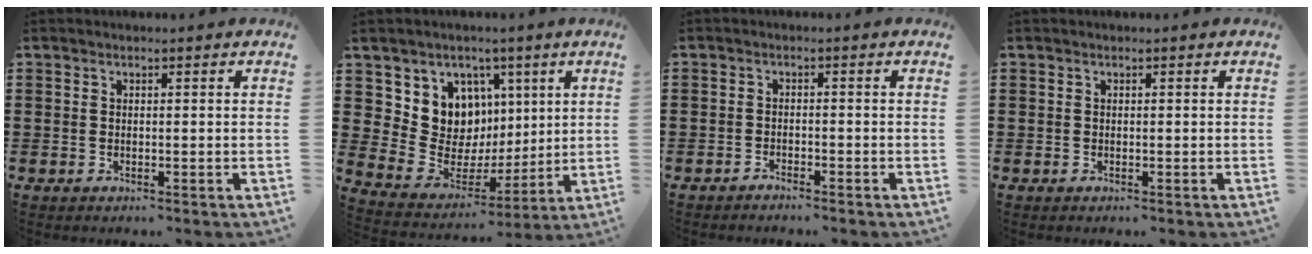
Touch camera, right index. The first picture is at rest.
{"total": 10.0, "force": [3.8, 8.9, 2.6], "torque": [-0.083, -0.041, 0.077]}
{"total": 1.3, "force": [-1.3, 0.0, 0.1], "torque": [-0.006, 0.002, -0.027]}
{"total": 0.0}